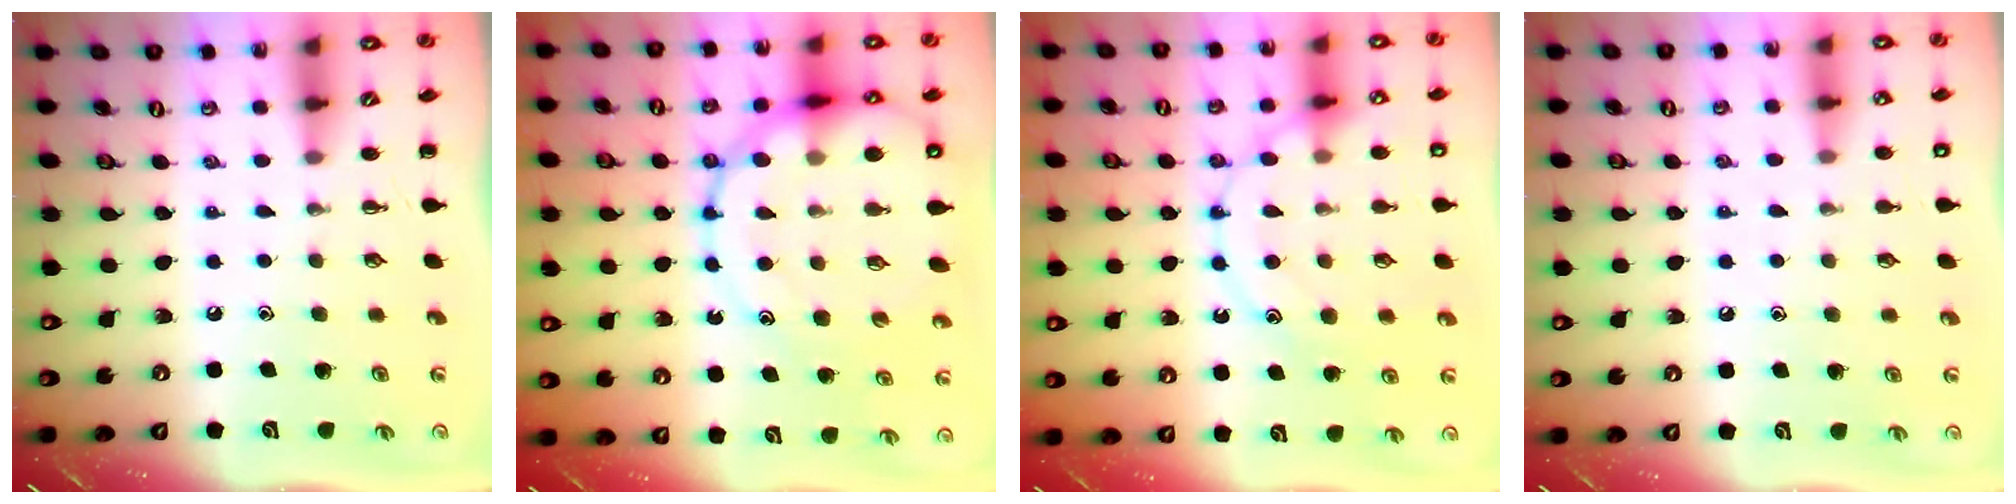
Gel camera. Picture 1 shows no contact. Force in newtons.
{"total": 20.8, "press": 20.6, "slide": 3.0}
{"total": 14.2, "press": 14.2, "slide": 0.8}
{"total": 5.4, "press": 5.1, "slide": 1.7}